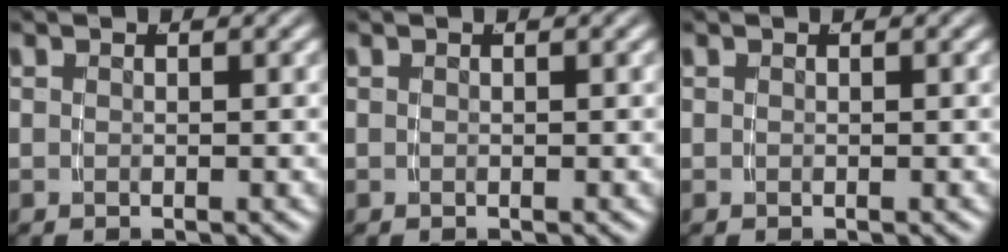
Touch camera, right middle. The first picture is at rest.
{"total": 0.0}
{"total": 0.0}